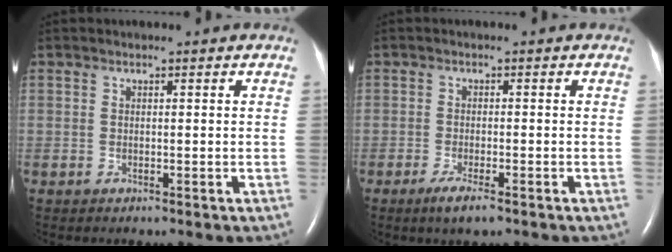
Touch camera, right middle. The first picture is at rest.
{"total": 3.3, "force": [-2.1, 0.4, 2.5], "torque": [-0.057, -0.009, -0.037]}